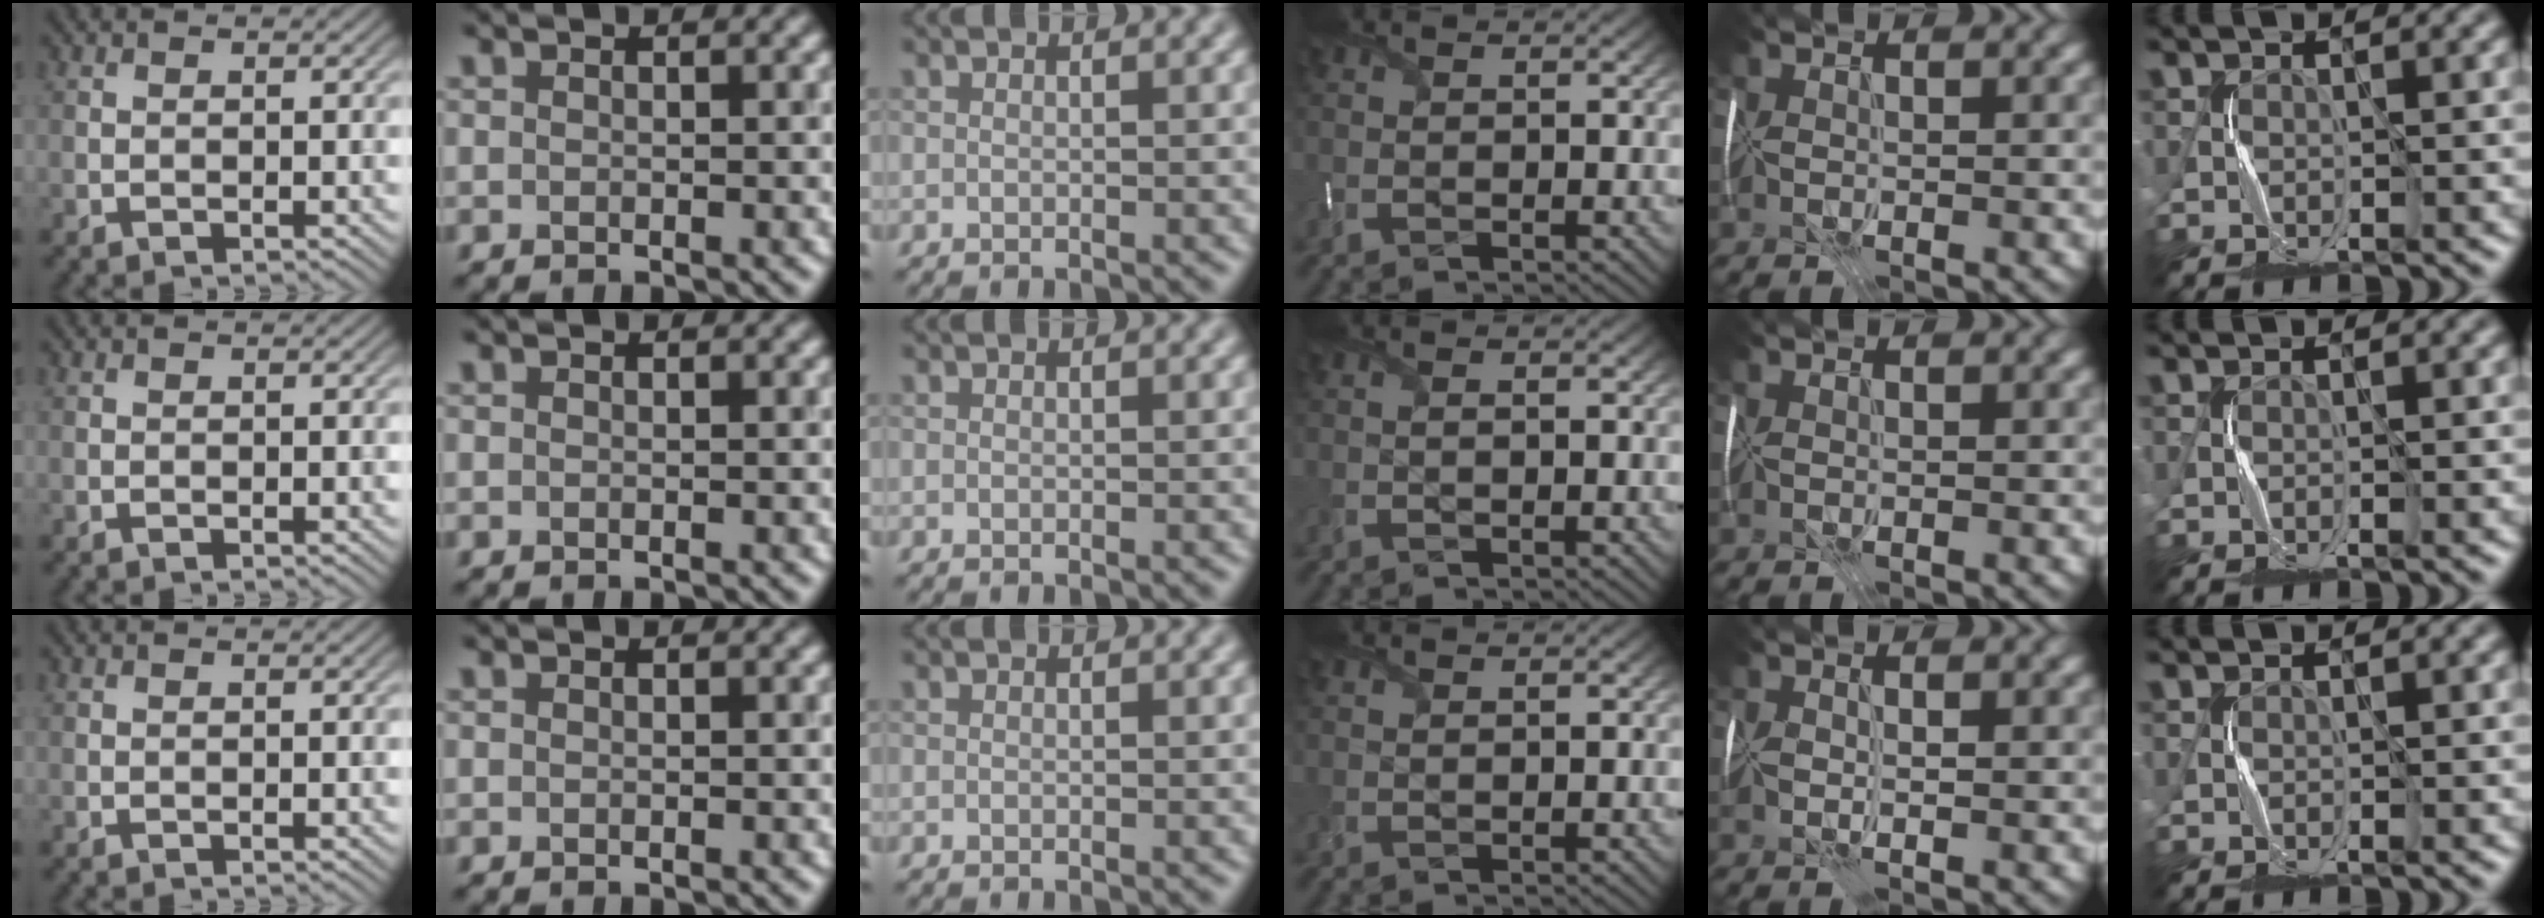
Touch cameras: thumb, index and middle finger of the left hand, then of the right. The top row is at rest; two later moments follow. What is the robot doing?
{"motion": "wrap", "object": "plastic wrap"}